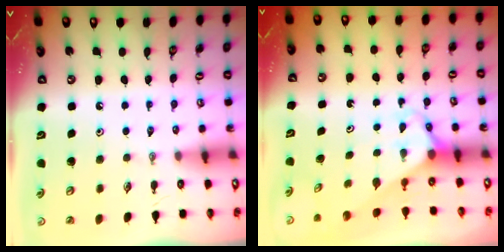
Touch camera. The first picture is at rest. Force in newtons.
{"total": 2.8, "press": 2.8, "slide": 0.2}